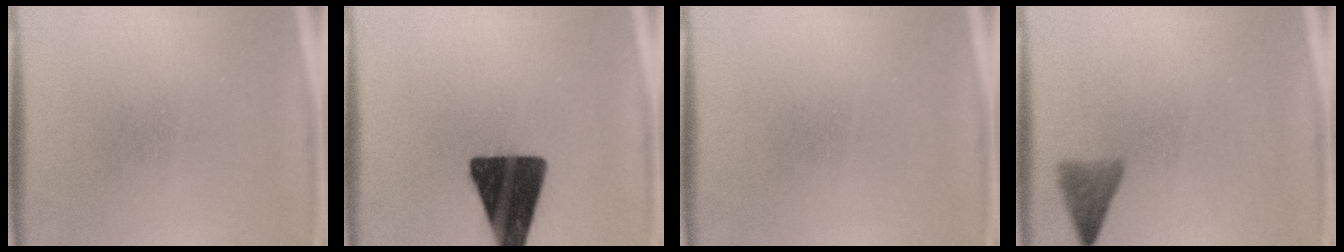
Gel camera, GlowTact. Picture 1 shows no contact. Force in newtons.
{"total": 18.0}
{"total": 0.0}
{"total": 2.8}